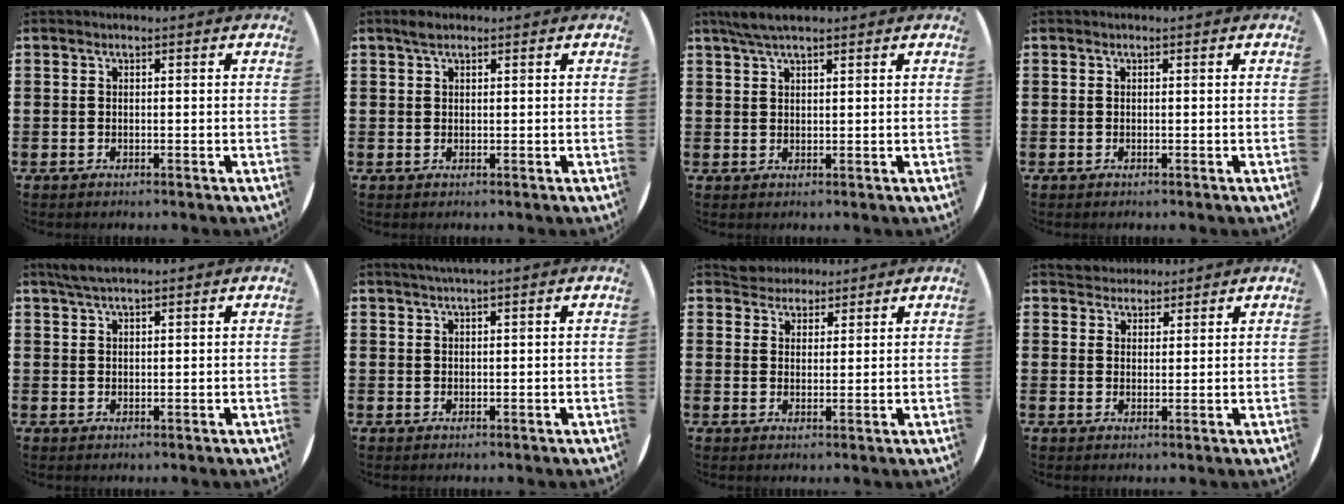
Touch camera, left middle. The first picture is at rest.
{"total": 1.4, "force": [1.0, 0.6, 0.7], "torque": [-0.016, 0.005, 0.018]}
{"total": 3.2, "force": [2.4, 0.6, 2.0], "torque": [-0.045, 0.006, 0.044]}
{"total": 0.0}
{"total": 2.3, "force": [1.9, 0.3, 1.2], "torque": [-0.027, 0.004, 0.034]}
{"total": 1.4, "force": [1.1, -0.2, 0.8], "torque": [-0.014, 0.001, 0.020]}
{"total": 3.6, "force": [3.4, 1.1, -0.2], "torque": [-0.006, -0.002, 0.067]}
{"total": 2.8, "force": [2.7, 0.8, -0.2], "torque": [-0.003, -0.002, 0.053]}